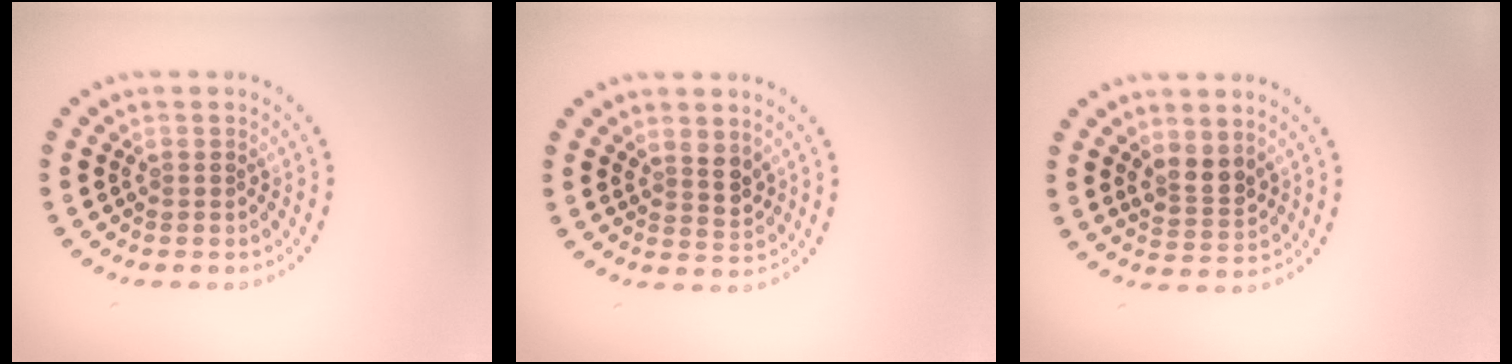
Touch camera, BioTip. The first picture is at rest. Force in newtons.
{"total": 2.1, "press": 1.8, "slide": 1.1}
{"total": 2.5, "press": 2.2, "slide": 1.1}